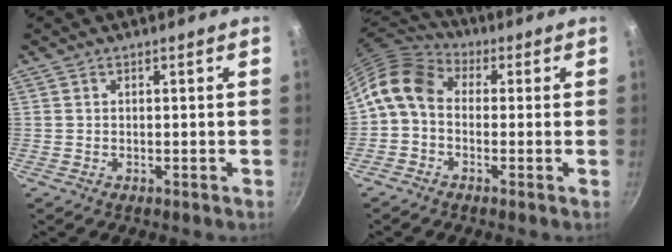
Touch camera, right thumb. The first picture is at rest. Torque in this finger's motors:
{"motor_torque": [0.15, 0.15, 0.15, -0.12, 0.05]}